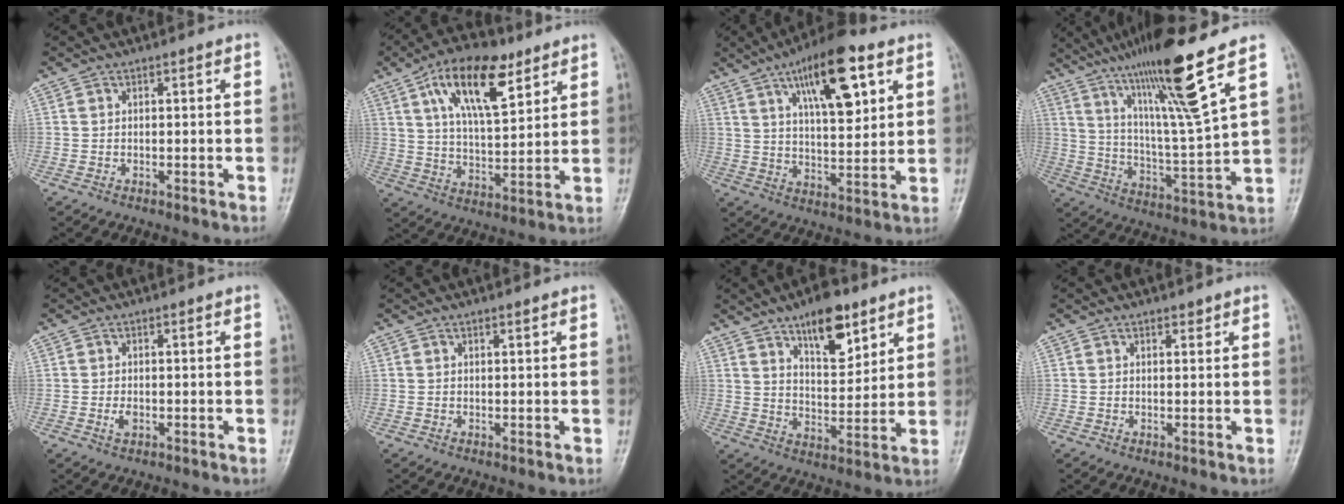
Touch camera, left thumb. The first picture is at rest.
{"total": 16.0, "force": [8.2, 6.9, 11.9], "torque": [-0.172, -0.027, 0.143]}
{"total": 16.3, "force": [7.8, 5.9, 13.0], "torque": [-0.179, -0.027, 0.125]}
{"total": 18.3, "force": [11.4, 0.4, 14.3], "torque": [-0.237, -0.058, 0.199]}
{"total": 1.8, "force": [-0.3, 1.1, 1.4], "torque": [-0.024, -0.002, -0.005]}
{"total": 0.8, "force": [0.6, 0.2, 0.6], "torque": [-0.010, -0.003, 0.012]}
{"total": 11.7, "force": [7.3, 4.8, 7.7], "torque": [-0.094, -0.047, 0.122]}
{"total": 1.4, "force": [1.0, 0.6, 0.7], "torque": [-0.004, -0.006, 0.014]}